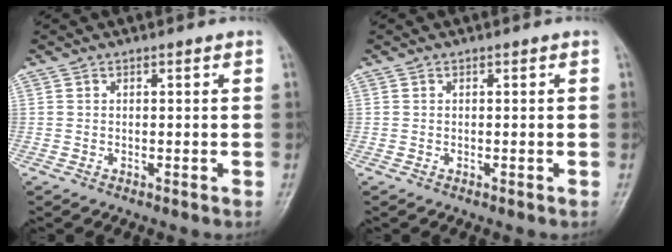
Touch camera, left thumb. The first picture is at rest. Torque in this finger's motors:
{"motor_torque": [0.00, 0.00, 0.02, -0.04, 0.00]}